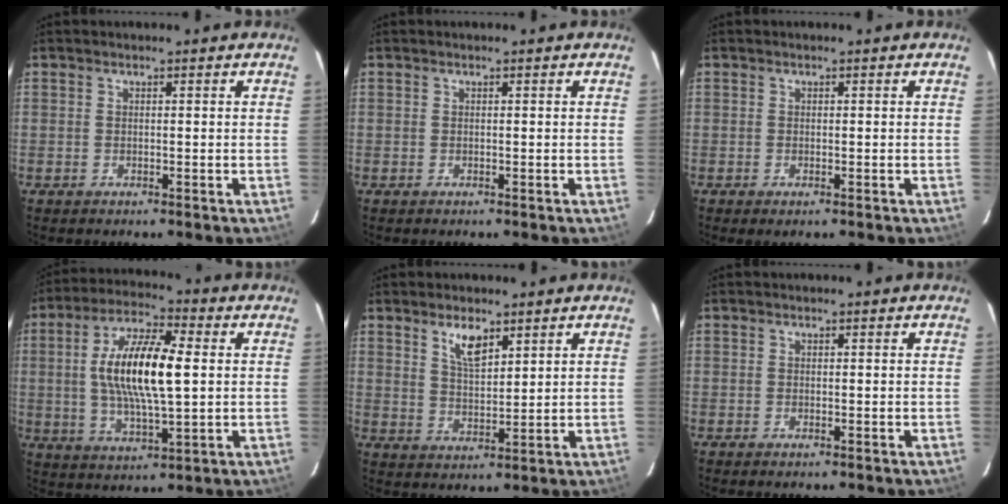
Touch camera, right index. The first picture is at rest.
{"total": 0.0}
{"total": 0.6, "force": [-0.3, 0.2, 0.4], "torque": [-0.009, -0.002, -0.005]}
{"total": 15.1, "force": [1.4, 4.7, 14.2], "torque": [-0.272, 0.010, 0.023]}
{"total": 5.6, "force": [3.5, 2.2, 3.8], "torque": [-0.068, 0.001, 0.069]}
{"total": 0.0}